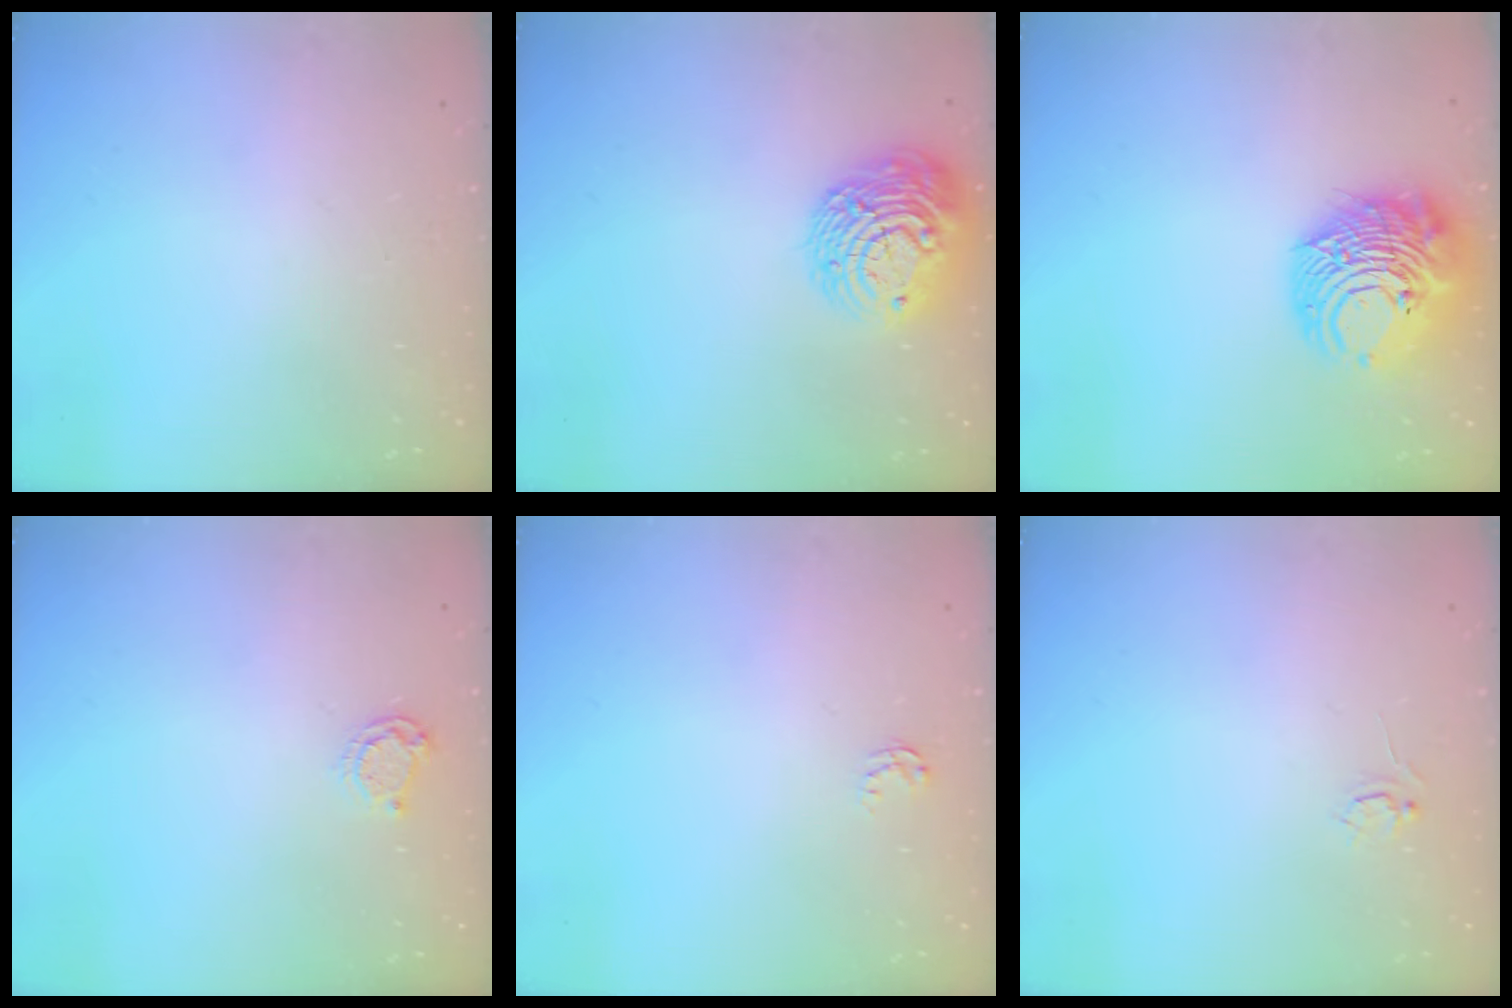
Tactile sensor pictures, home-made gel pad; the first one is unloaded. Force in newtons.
{"total": 13.0, "press": 13.0, "slide": 1.1}
{"total": 14.6, "press": 14.5, "slide": 1.7}
{"total": 4.6, "press": 4.6, "slide": 0.6}
{"total": 2.6, "press": 2.6, "slide": 0.4}
{"total": 3.1, "press": 3.1, "slide": 0.3}